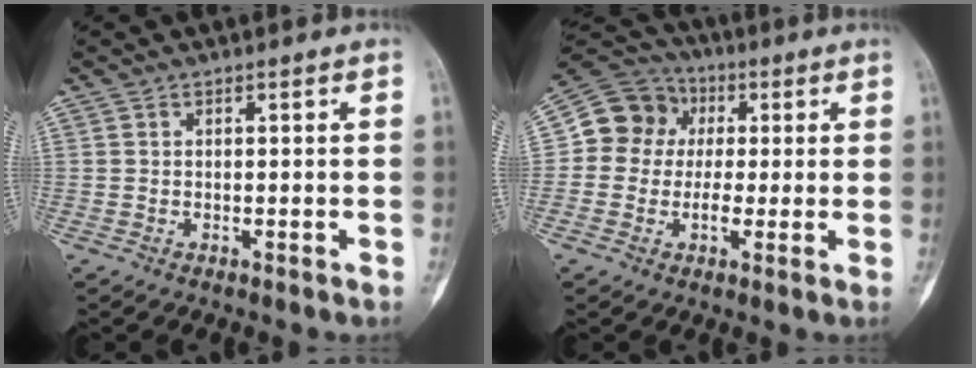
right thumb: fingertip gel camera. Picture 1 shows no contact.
{"total": 11.5, "force": [1.0, 10.4, 4.7], "torque": [-0.051, 0.024, 0.006]}